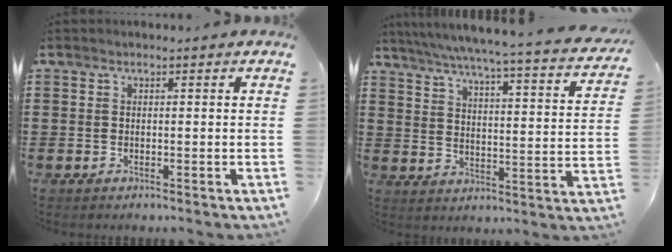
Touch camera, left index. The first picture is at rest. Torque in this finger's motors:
{"motor_torque": [0.25, -0.24, 1.05, 0.08]}